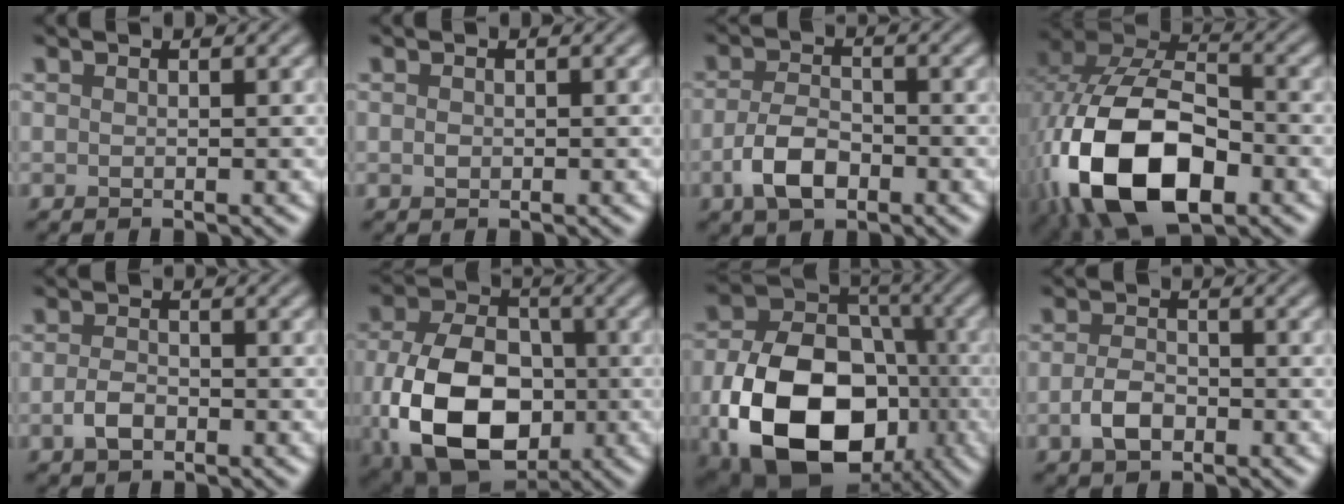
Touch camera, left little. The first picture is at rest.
{"total": 0.6, "force": [0.0, 0.6, 0.3], "torque": [-0.006, 0.000, -0.003]}
{"total": 4.1, "force": [-1.9, 2.2, 2.8], "torque": [-0.059, -0.001, -0.042]}
{"total": 16.3, "force": [-5.4, 9.6, 12.0], "torque": [-0.248, -0.032, -0.094]}
{"total": 2.0, "force": [-1.0, 1.2, 1.3], "torque": [-0.028, 0.000, -0.023]}
{"total": 13.2, "force": [-2.8, 8.9, 9.4], "torque": [-0.198, -0.037, -0.046]}
{"total": 15.3, "force": [-5.1, 10.5, 9.9], "torque": [-0.190, -0.042, -0.089]}
{"total": 2.8, "force": [-1.2, 1.7, 1.9], "torque": [-0.037, 0.000, -0.027]}